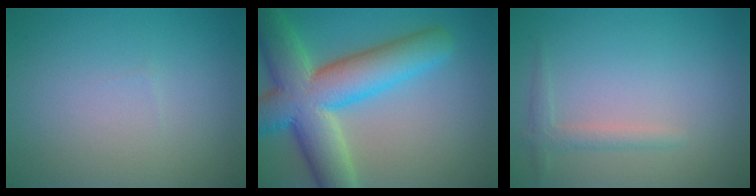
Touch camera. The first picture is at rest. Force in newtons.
{"total": 11.4, "press": 11.4, "slide": 0.7}
{"total": 1.5, "press": 1.5, "slide": 0.1}